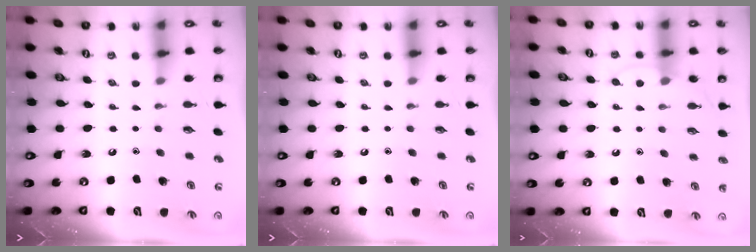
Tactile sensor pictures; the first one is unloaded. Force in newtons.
{"total": 0.0}
{"total": 8.2, "press": 8.2, "slide": 0.5}